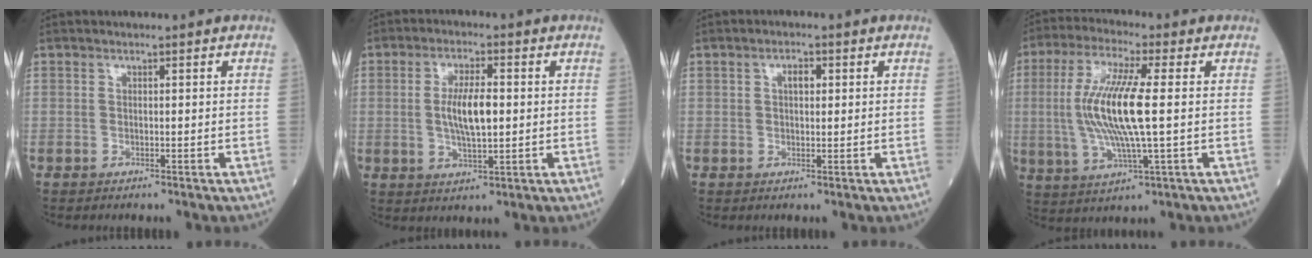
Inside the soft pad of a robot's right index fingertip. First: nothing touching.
{"total": 6.9, "force": [0.3, 1.8, 6.7], "torque": [-0.133, 0.001, 0.008]}
{"total": 2.2, "force": [0.7, 1.0, 1.8], "torque": [-0.034, 0.003, 0.011]}
{"total": 12.6, "force": [0.4, 1.5, 12.5], "torque": [-0.270, -0.001, 0.007]}